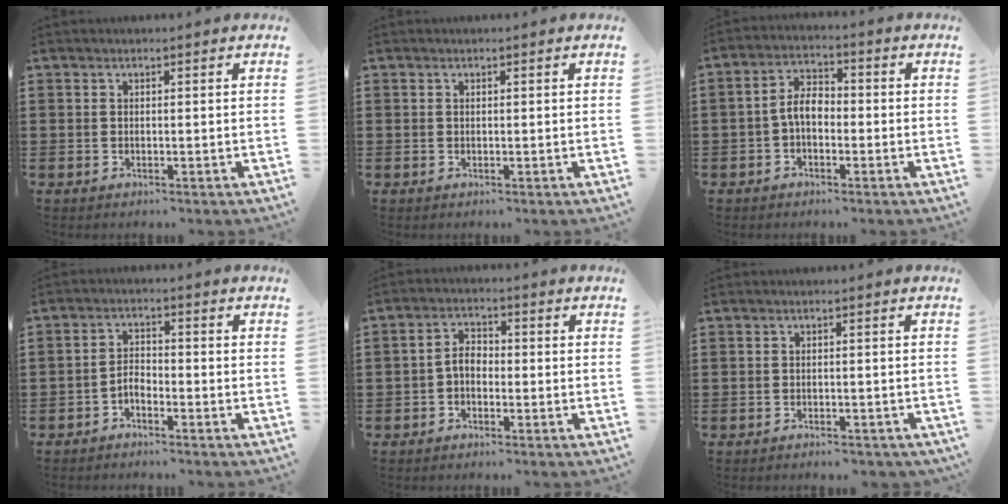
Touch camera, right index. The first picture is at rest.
{"total": 0.0}
{"total": 4.9, "force": [-1.1, 2.7, 3.9], "torque": [-0.087, 0.006, -0.026]}
{"total": 2.4, "force": [-1.9, 1.1, 1.0], "torque": [-0.030, 0.006, -0.042]}
{"total": 3.3, "force": [-1.2, 2.0, 2.3], "torque": [-0.059, 0.003, -0.029]}
{"total": 1.4, "force": [-1.4, 0.1, 0.3], "torque": [-0.010, 0.000, -0.029]}